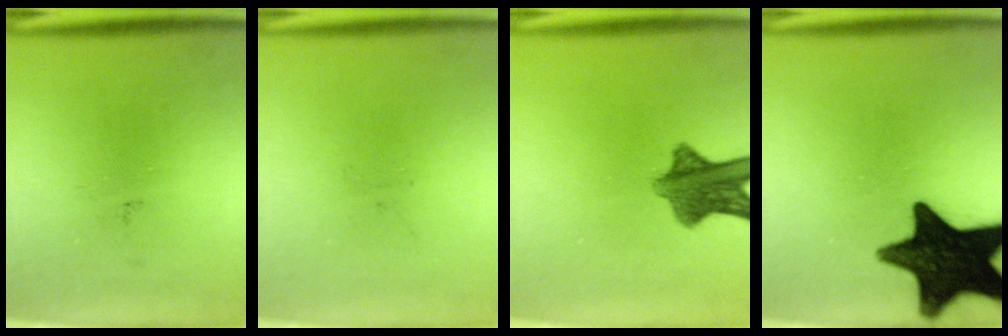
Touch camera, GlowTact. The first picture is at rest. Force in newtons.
{"total": 0.0}
{"total": 8.4}
{"total": 17.8}